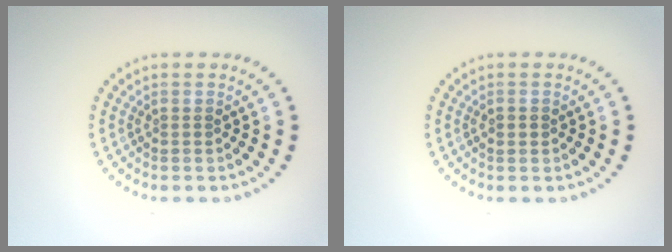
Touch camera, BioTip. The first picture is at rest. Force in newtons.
{"total": 1.3, "press": 1.2, "slide": 0.1}